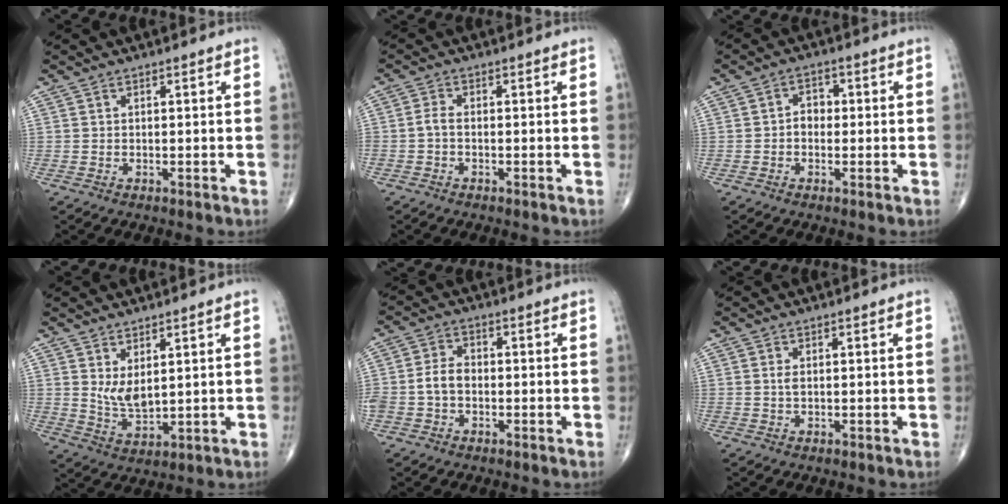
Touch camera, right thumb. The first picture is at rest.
{"total": 1.9, "force": [-0.6, 0.9, 1.5], "torque": [-0.032, 0.003, -0.017]}
{"total": 3.2, "force": [-0.3, 2.5, 2.0], "torque": [-0.014, 0.016, -0.013]}
{"total": 5.3, "force": [1.9, 2.4, 4.4], "torque": [-0.078, -0.028, 0.048]}
{"total": 4.9, "force": [-1.0, 3.4, 3.3], "torque": [-0.070, 0.018, -0.023]}
{"total": 0.9, "force": [0.2, 0.4, 0.9], "torque": [-0.020, -0.002, 0.004]}